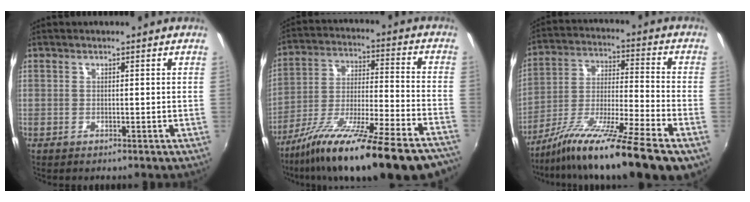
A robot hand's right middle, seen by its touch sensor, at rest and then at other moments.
{"total": 27.7, "force": [-21.8, 3.4, 16.8], "torque": [-0.281, -0.065, -0.331]}
{"total": 19.7, "force": [-13.5, 0.8, 14.3], "torque": [-0.244, -0.042, -0.233]}